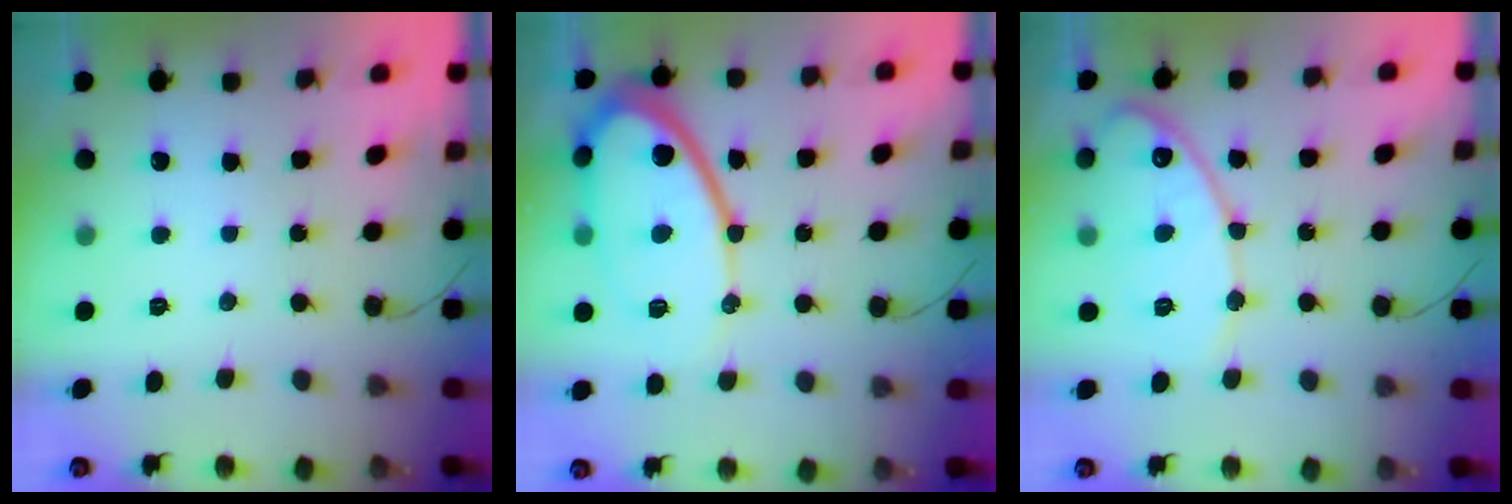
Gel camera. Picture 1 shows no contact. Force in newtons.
{"total": 17.1, "press": 17.1, "slide": 1.5}
{"total": 14.5, "press": 14.5, "slide": 0.8}